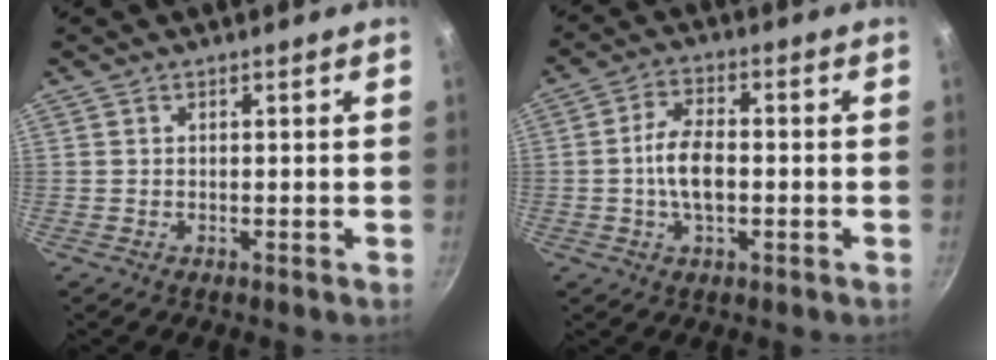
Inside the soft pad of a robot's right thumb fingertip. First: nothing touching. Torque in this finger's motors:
{"motor_torque": [2.24, 2.50, 1.39, -1.38, 0.21]}